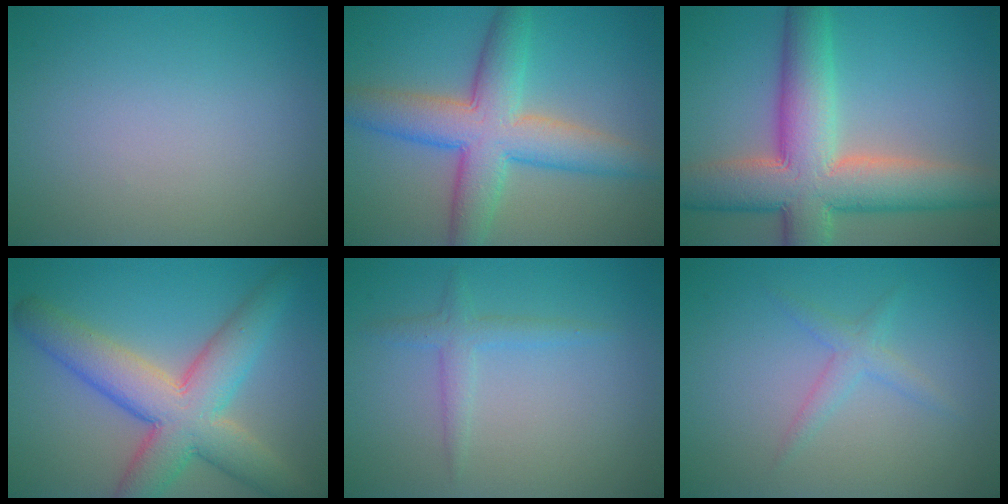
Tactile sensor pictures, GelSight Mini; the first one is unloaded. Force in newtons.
{"total": 8.0, "press": 8.0, "slide": 0.3}
{"total": 10.9, "press": 10.9, "slide": 0.6}
{"total": 8.9, "press": 8.9, "slide": 0.3}
{"total": 1.8, "press": 1.7, "slide": 0.1}
{"total": 1.0, "press": 1.0, "slide": 0.1}